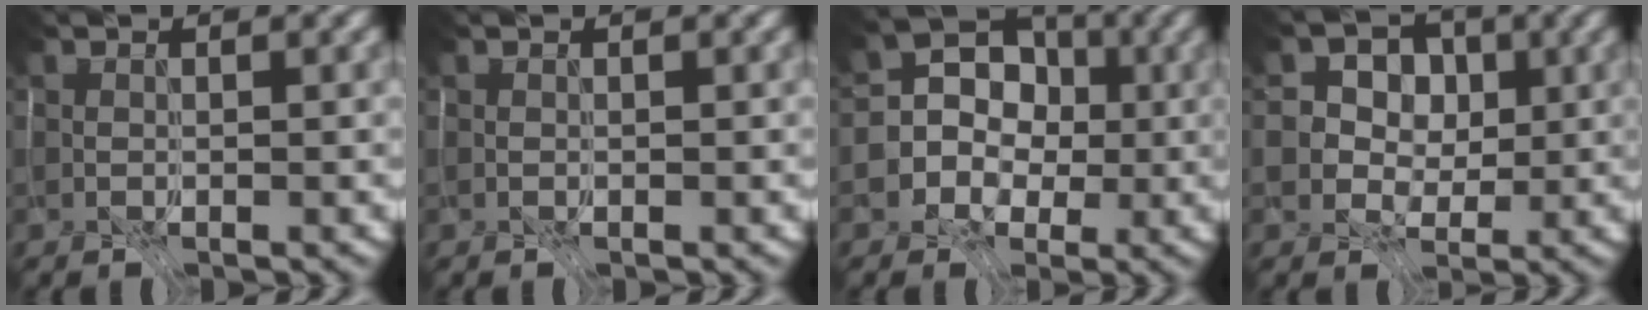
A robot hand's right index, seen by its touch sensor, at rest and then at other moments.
{"total": 0.0}
{"total": 6.8, "force": [-0.7, 6.3, 2.6], "torque": [-0.050, 0.032, -0.048]}
{"total": 9.3, "force": [4.7, 6.0, 5.3], "torque": [-0.082, 0.030, 0.065]}